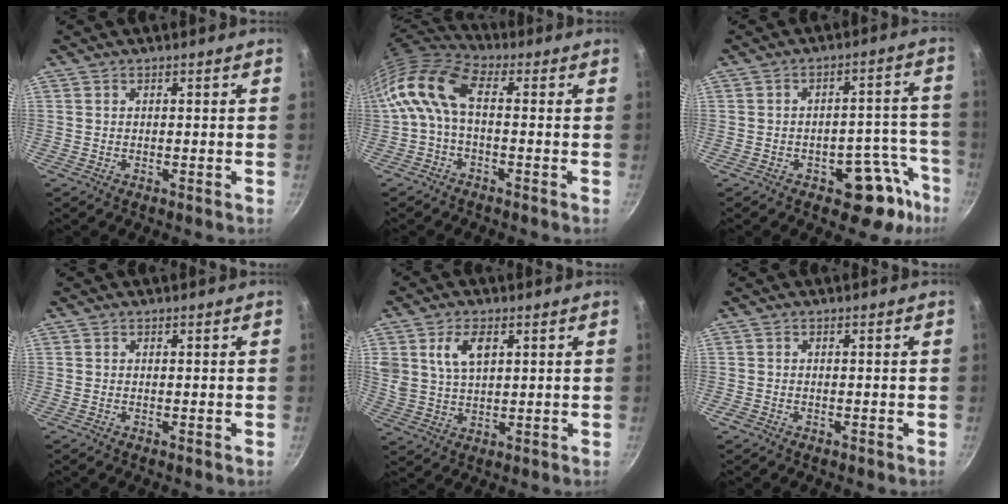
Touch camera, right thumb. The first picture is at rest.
{"total": 11.6, "force": [0.1, 5.6, 10.1], "torque": [-0.213, 0.038, -0.011]}
{"total": 10.9, "force": [-6.2, 5.2, 7.3], "torque": [-0.049, 0.056, -0.076]}
{"total": 0.0}
{"total": 7.5, "force": [2.9, 4.3, 5.4], "torque": [-0.097, -0.008, 0.064]}
{"total": 0.7, "force": [-0.4, 0.6, 0.1], "torque": [-0.003, 0.001, -0.010]}